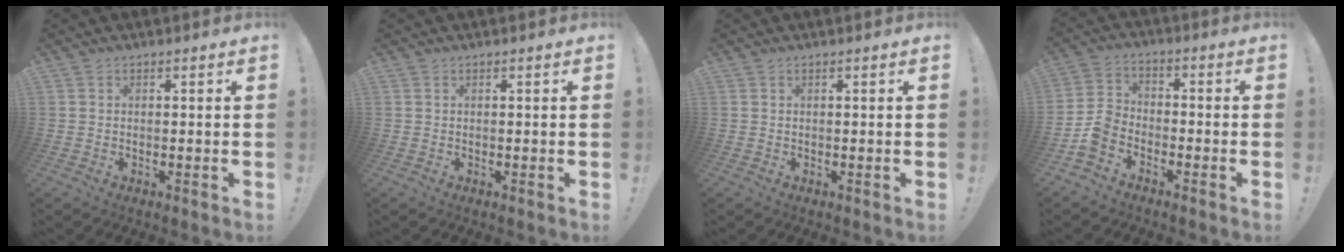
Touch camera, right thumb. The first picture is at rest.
{"total": 0.0}
{"total": 0.0}
{"total": 8.4, "force": [-5.7, 5.1, 3.4], "torque": [-0.068, 0.039, -0.100]}